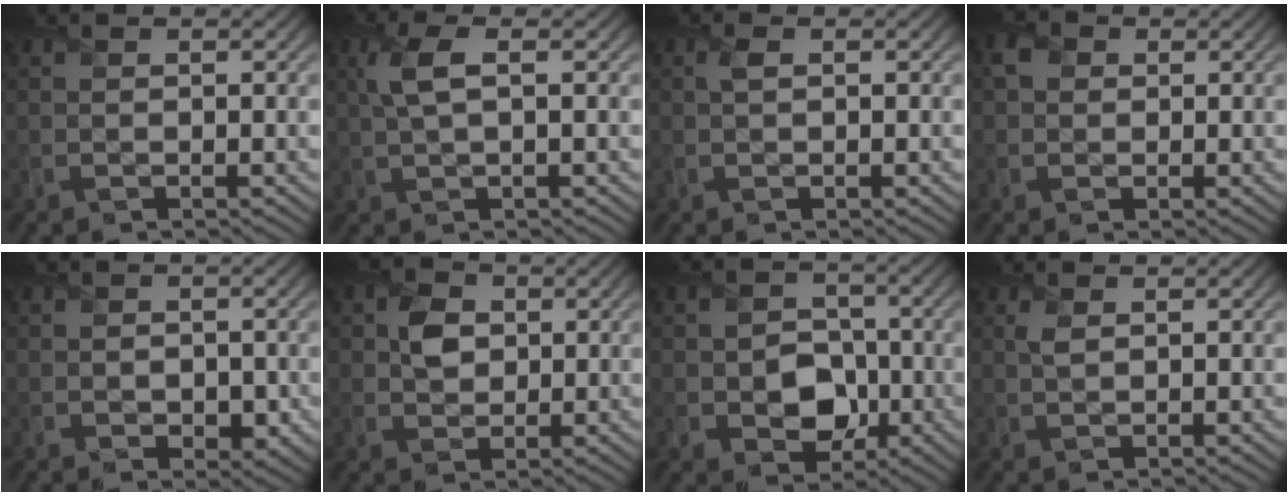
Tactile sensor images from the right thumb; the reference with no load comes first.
{"total": 3.8, "force": [0.9, 1.3, 3.5], "torque": [-0.089, 0.010, 0.014]}
{"total": 1.1, "force": [0.2, 0.6, 0.8], "torque": [-0.019, 0.001, 0.000]}
{"total": 2.5, "force": [0.4, 2.3, 1.0], "torque": [-0.022, 0.002, -0.002]}
{"total": 2.7, "force": [-0.6, 2.2, 1.4], "torque": [-0.014, -0.008, -0.008]}
{"total": 3.6, "force": [0.7, 3.0, 1.9], "torque": [-0.040, 0.002, 0.002]}
{"total": 6.4, "force": [-1.6, 5.1, 3.6], "torque": [-0.058, -0.009, -0.038]}
{"total": 1.4, "force": [0.6, 0.8, 1.0], "torque": [-0.029, 0.002, 0.010]}